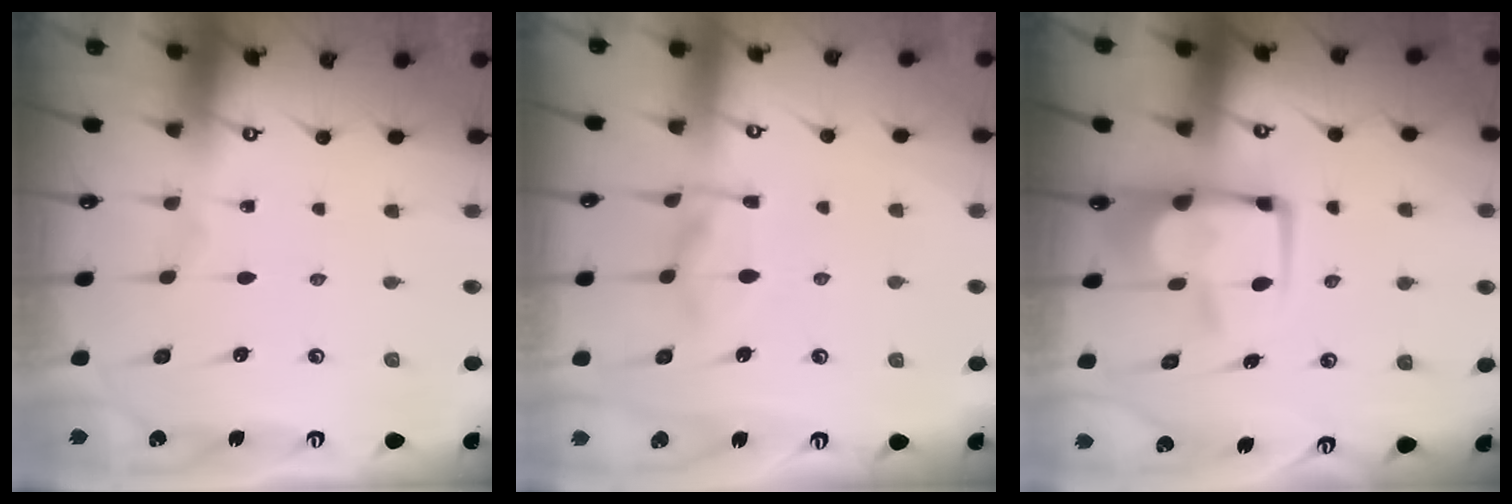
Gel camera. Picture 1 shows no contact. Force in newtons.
{"total": 9.0, "press": 9.0, "slide": 1.2}
{"total": 9.6, "press": 9.5, "slide": 1.4}